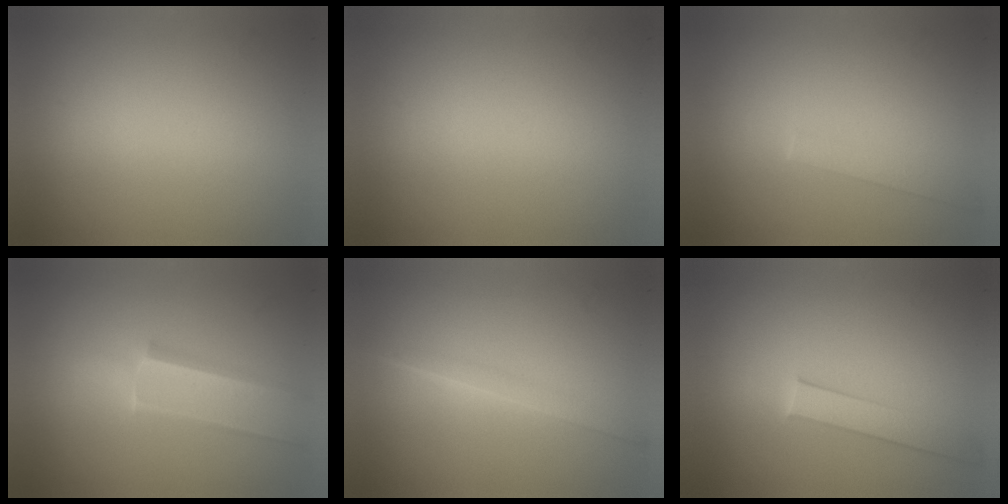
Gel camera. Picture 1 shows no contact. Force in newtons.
{"total": 0.0}
{"total": 1.1}
{"total": 2.0}
{"total": 1.3}
{"total": 1.9}